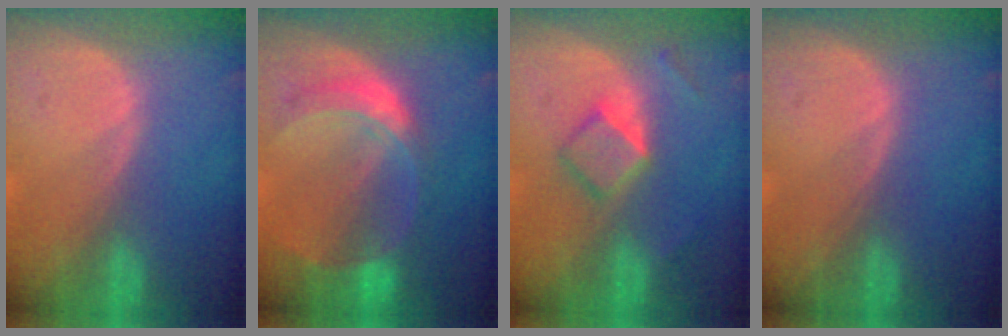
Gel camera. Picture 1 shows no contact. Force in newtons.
{"total": 7.6, "press": 6.6, "slide": 3.7}
{"total": 5.1, "press": 4.5, "slide": 2.3}
{"total": 0.0}